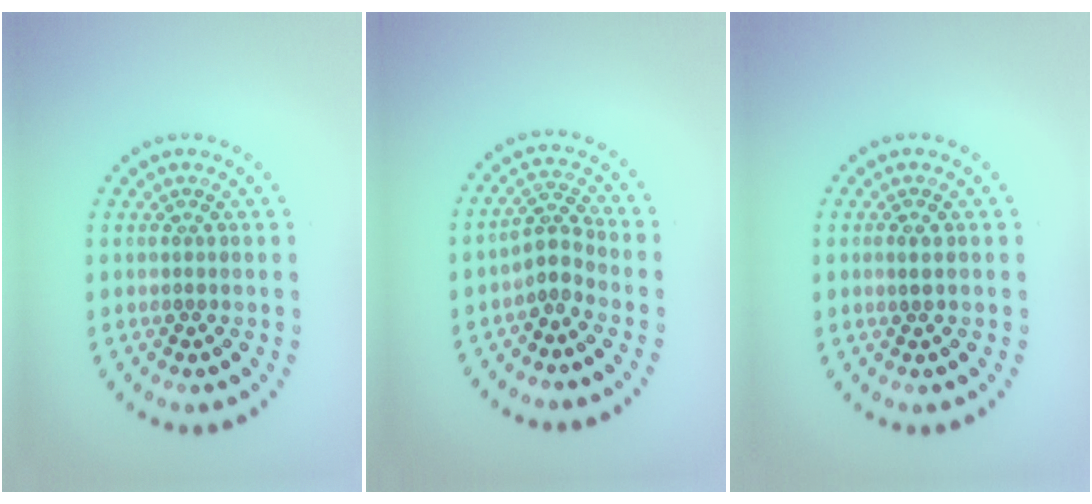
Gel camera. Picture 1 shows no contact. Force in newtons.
{"total": 2.1, "press": 1.6, "slide": 1.4}
{"total": 0.7, "press": 0.7, "slide": 0.2}